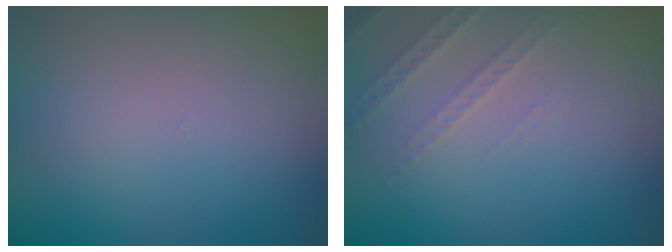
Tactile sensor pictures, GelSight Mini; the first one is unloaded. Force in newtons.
{"total": 1.9, "press": 1.8, "slide": 0.6}